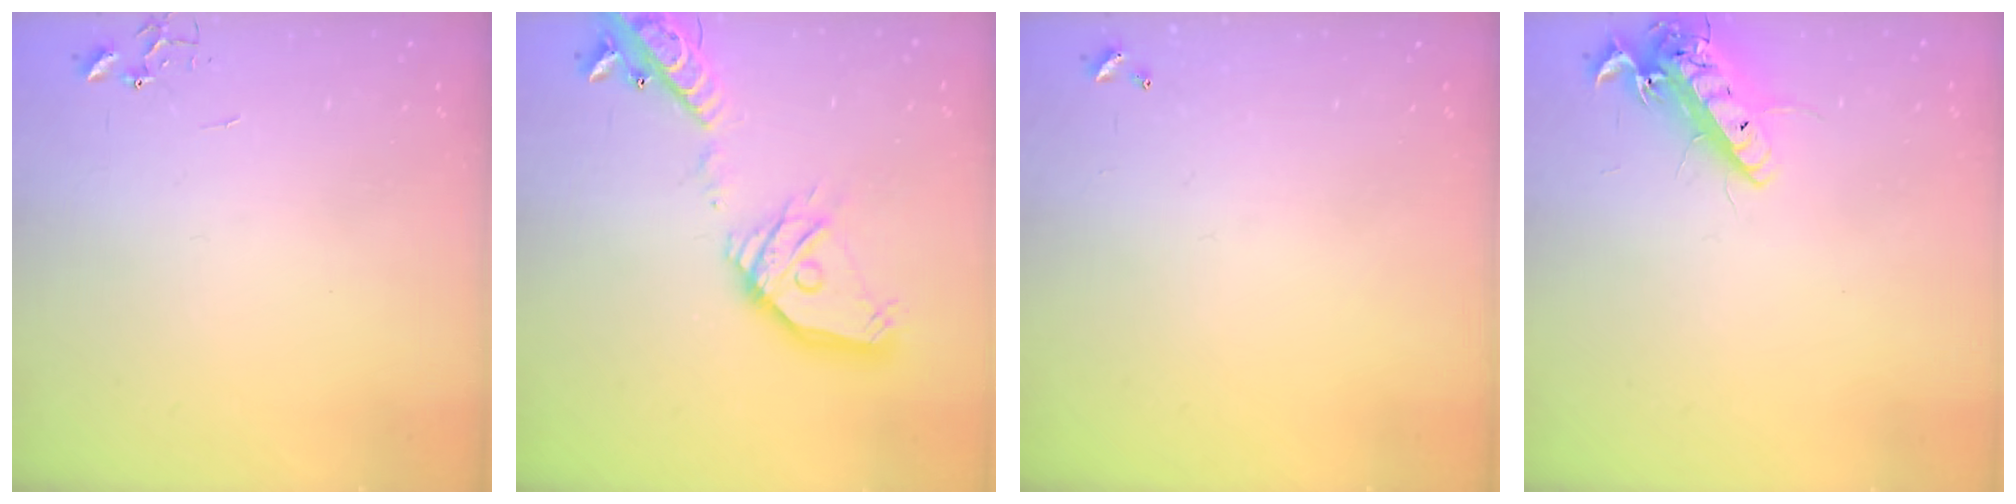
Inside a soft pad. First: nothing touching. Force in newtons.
{"total": 21.9, "press": 21.6, "slide": 3.8}
{"total": 0.0}
{"total": 14.8, "press": 14.5, "slide": 2.8}